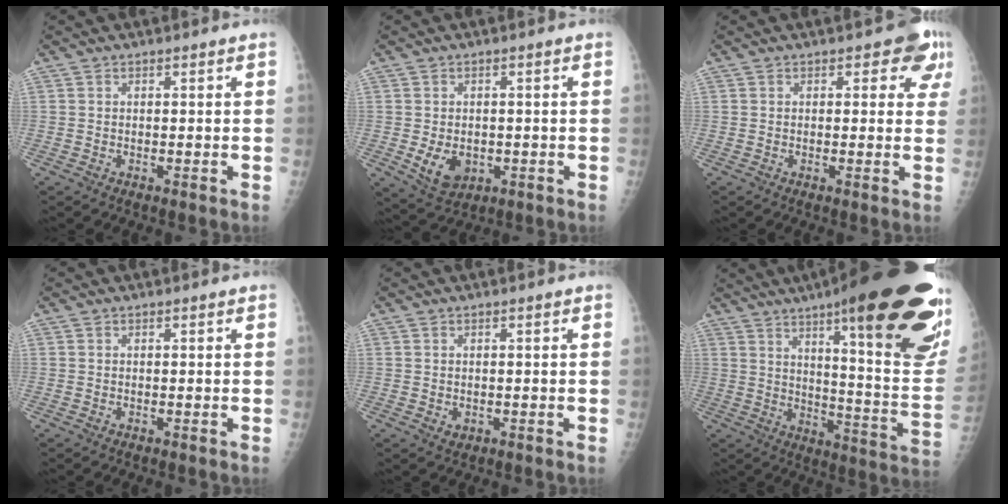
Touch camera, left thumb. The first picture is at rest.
{"total": 5.9, "force": [-1.0, 4.5, 3.8], "torque": [-0.046, -0.007, -0.001]}
{"total": 5.2, "force": [2.6, 3.1, 3.2], "torque": [0.003, -0.006, 0.020]}
{"total": 0.0}
{"total": 1.4, "force": [-0.1, 1.2, 0.6], "torque": [-0.006, -0.001, 0.004]}
{"total": 34.3, "force": [18.9, 7.4, 27.6], "torque": [-0.266, -0.045, 0.271]}